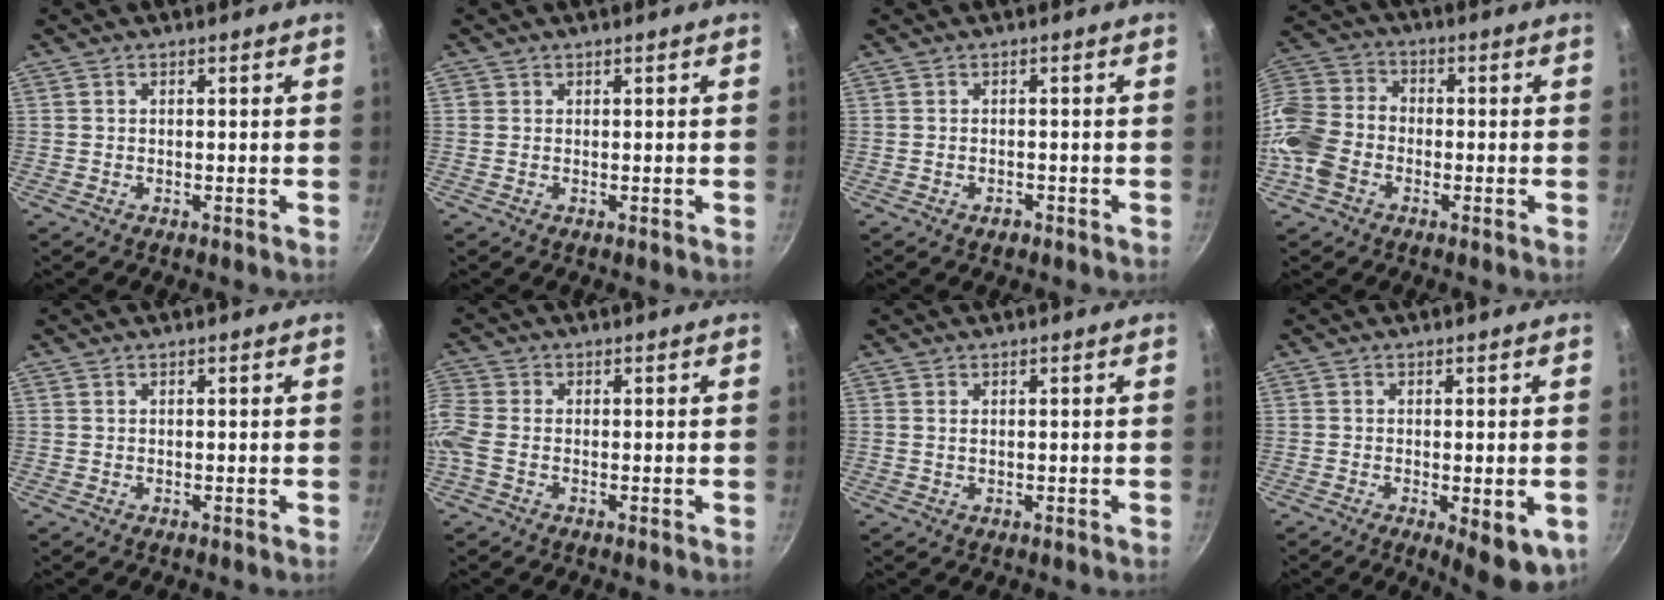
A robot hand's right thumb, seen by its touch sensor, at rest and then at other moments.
{"total": 0.5, "force": [0.1, 0.5, 0.1], "torque": [0.002, 0.003, 0.001]}
{"total": 1.3, "force": [-0.9, 0.7, 0.6], "torque": [-0.011, 0.005, -0.014]}
{"total": 12.6, "force": [-3.6, 9.4, 7.7], "torque": [-0.166, 0.028, -0.080]}
{"total": 0.0}
{"total": 5.6, "force": [-1.1, 3.5, 4.2], "torque": [-0.125, 0.009, -0.029]}
{"total": 0.7, "force": [0.2, 0.4, 0.6], "torque": [-0.015, 0.000, 0.006]}
{"total": 8.8, "force": [-3.1, 2.9, 7.7], "torque": [-0.102, -0.012, -0.041]}